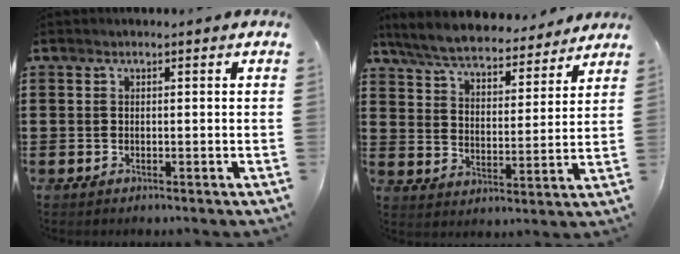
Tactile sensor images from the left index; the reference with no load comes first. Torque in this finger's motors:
{"motor_torque": [1.00, -1.14, 0.77, 0.21]}